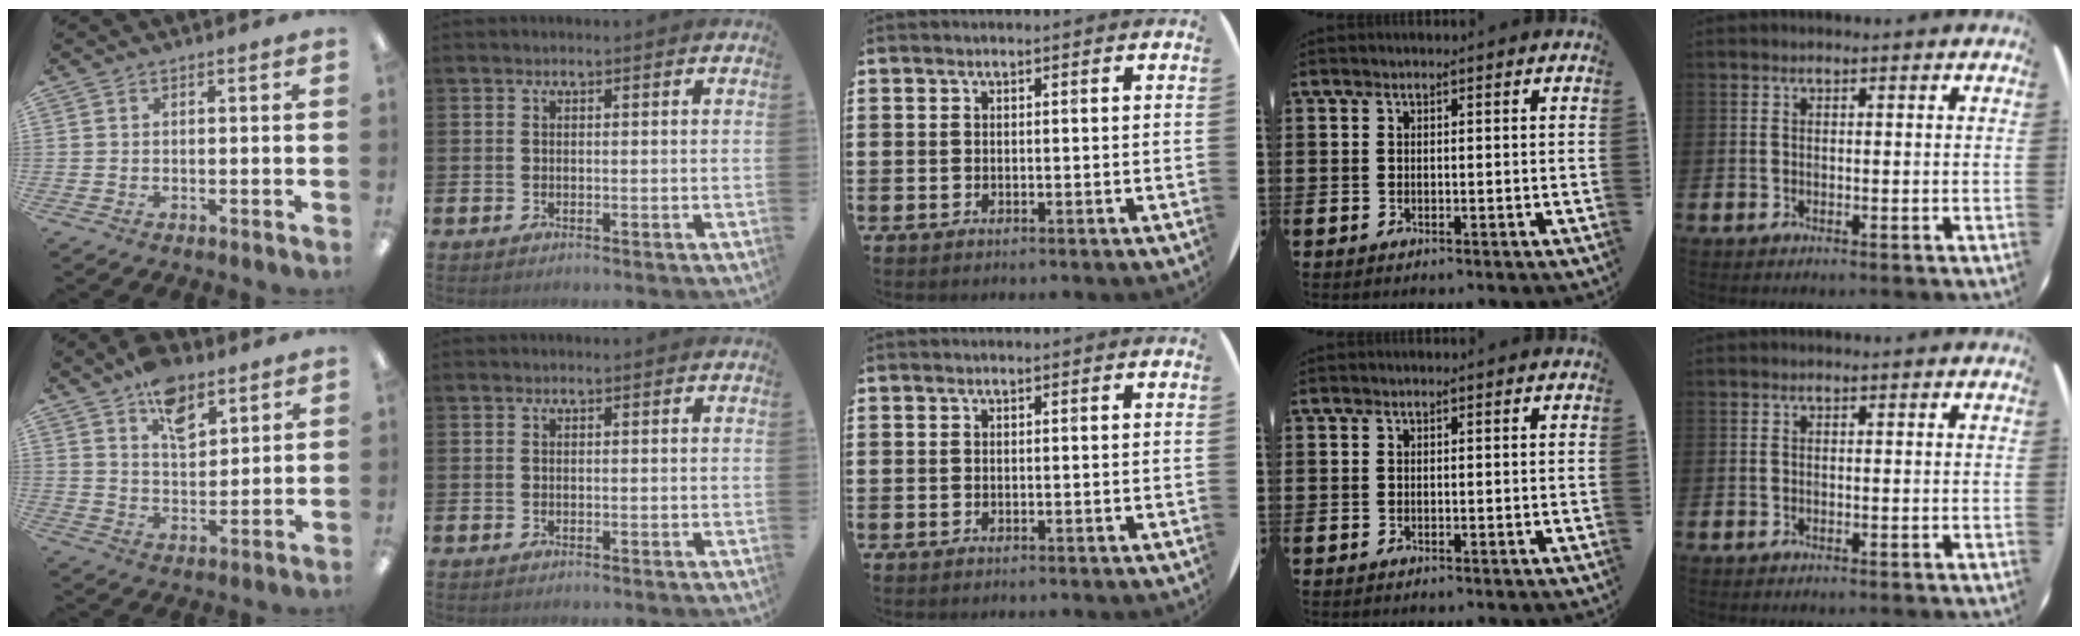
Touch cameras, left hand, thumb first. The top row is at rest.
{"thumb": {"total": 10.3, "force": [6.6, 5.6, 5.5], "torque": [-0.077, -0.033, 0.118]}}